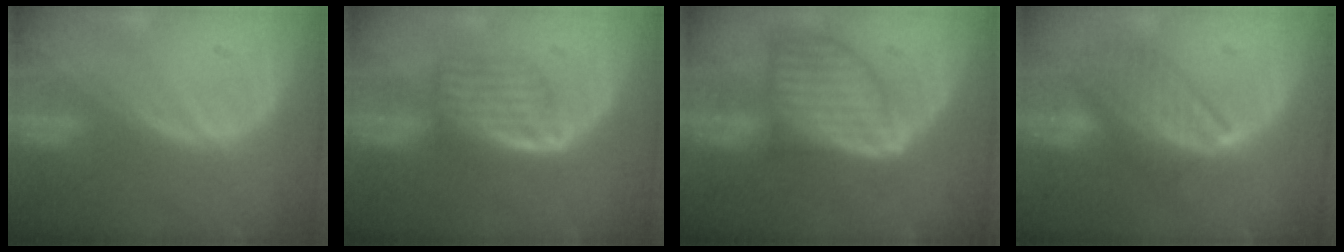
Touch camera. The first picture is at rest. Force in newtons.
{"total": 5.7, "press": 5.3, "slide": 2.3}
{"total": 9.4, "press": 9.3, "slide": 0.6}
{"total": 8.4, "press": 7.2, "slide": 4.2}